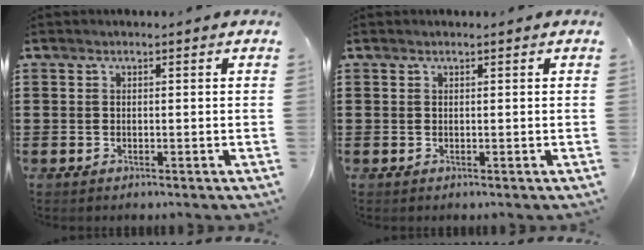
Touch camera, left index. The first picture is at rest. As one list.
[{"total": 0.0}]